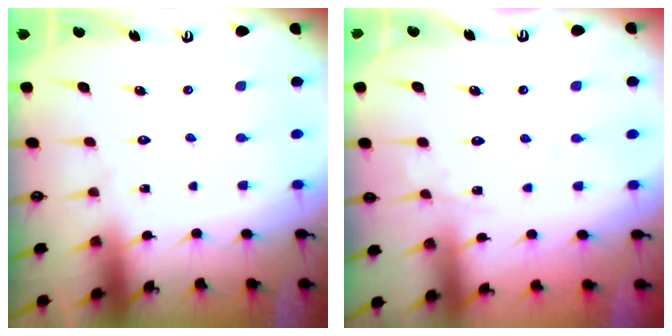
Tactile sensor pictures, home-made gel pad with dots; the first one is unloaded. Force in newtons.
{"total": 2.7, "press": 2.7, "slide": 0.3}